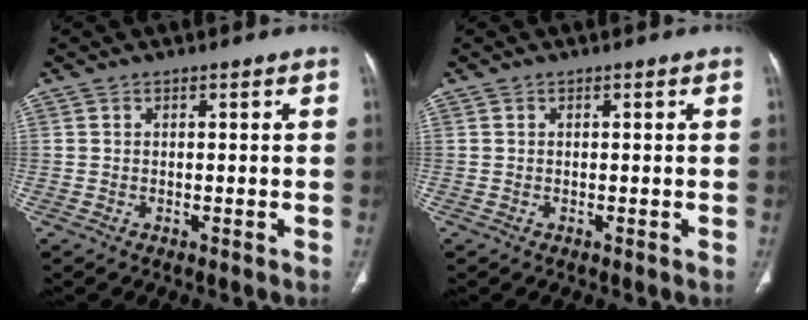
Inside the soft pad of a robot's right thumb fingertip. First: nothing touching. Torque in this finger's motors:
{"motor_torque": [0.01, 0.01, -0.13, 0.13, 0.01]}